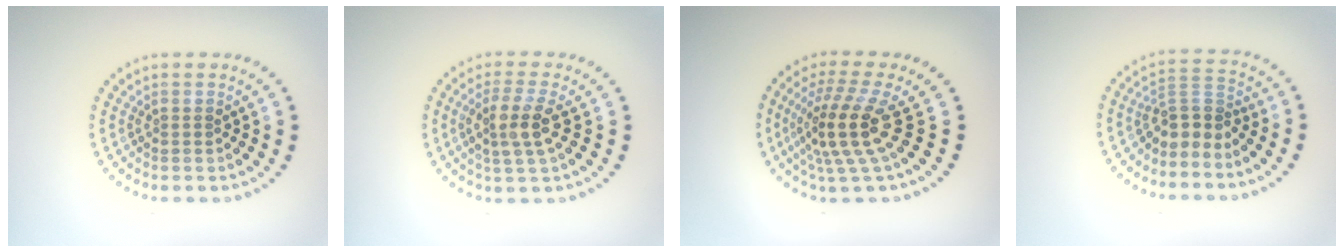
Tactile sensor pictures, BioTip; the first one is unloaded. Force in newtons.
{"total": 3.2, "press": 2.9, "slide": 1.5}
{"total": 4.9, "press": 3.6, "slide": 3.3}
{"total": 2.9, "press": 2.1, "slide": 2.0}